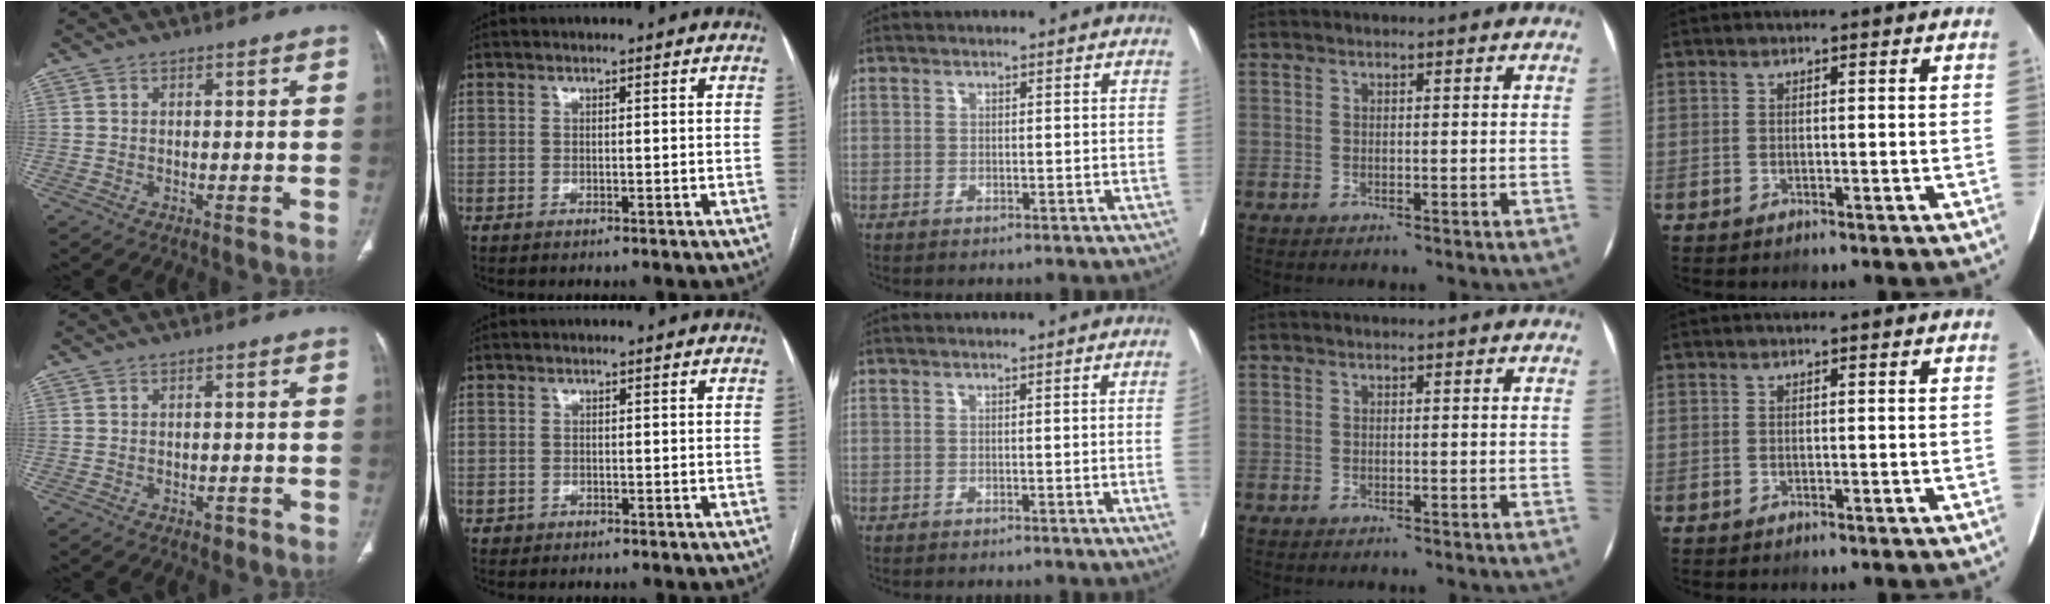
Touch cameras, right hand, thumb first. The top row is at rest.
{"thumb": {"total": 1.1, "force": [-0.7, 0.8, 0.5], "torque": [0.000, 0.003, -0.008]}, "index": {"total": 0.8, "force": [-0.1, 0.8, 0.0], "torque": [0.005, 0.006, -0.004]}, "middle": {"total": 1.8, "force": [-0.3, -0.6, 1.7], "torque": [-0.020, -0.003, -0.003]}}